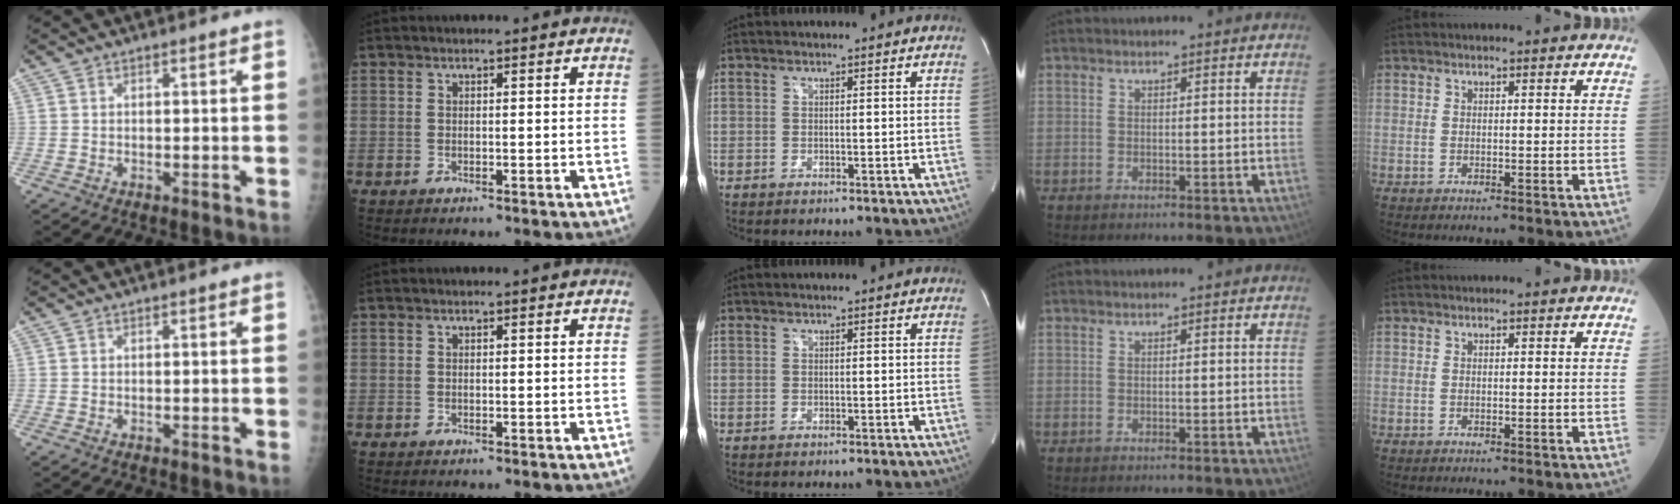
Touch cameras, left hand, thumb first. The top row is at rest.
{}